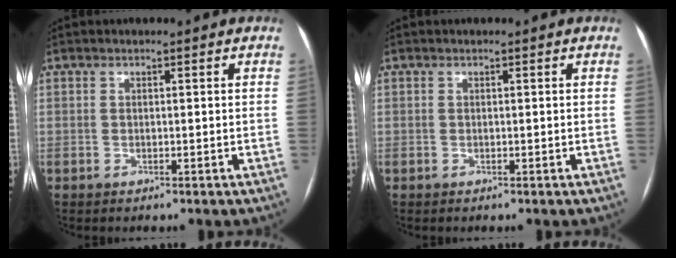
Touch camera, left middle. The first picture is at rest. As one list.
[{"total": 0.0}]